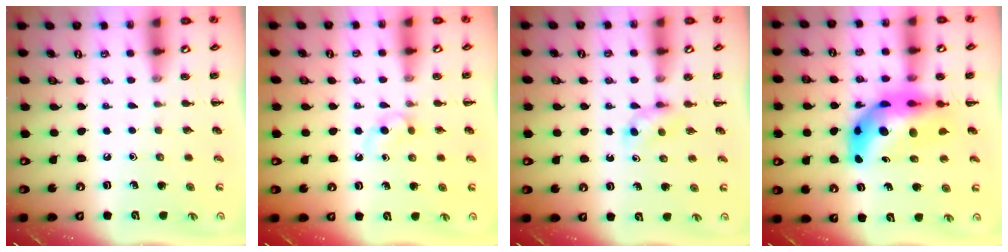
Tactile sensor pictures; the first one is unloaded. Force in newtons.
{"total": 2.7, "press": 2.5, "slide": 1.2}
{"total": 3.0, "press": 2.7, "slide": 1.1}
{"total": 12.6, "press": 11.9, "slide": 4.1}